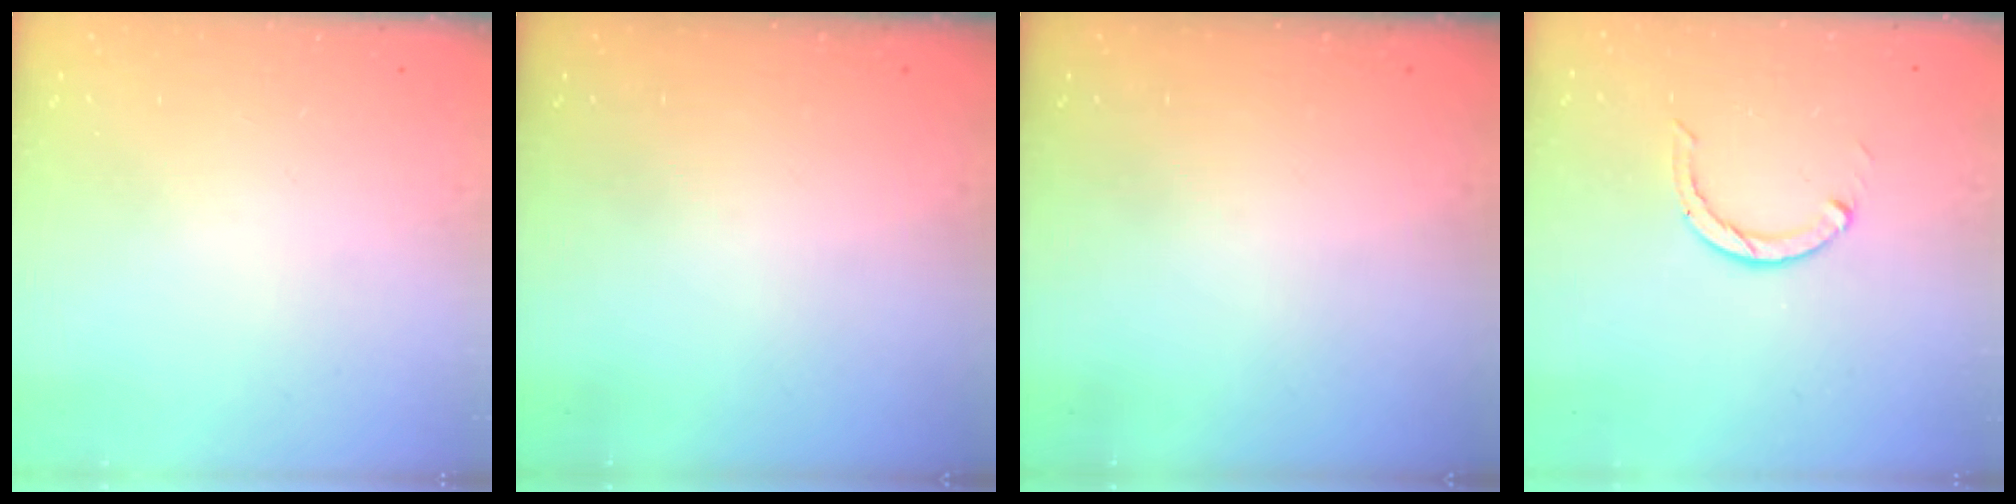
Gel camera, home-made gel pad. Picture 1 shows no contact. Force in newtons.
{"total": 0.0}
{"total": 0.0}
{"total": 2.2, "press": 2.2, "slide": 0.3}